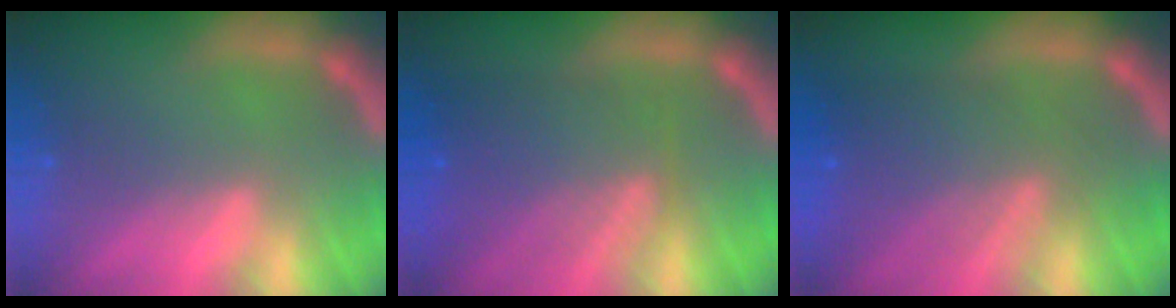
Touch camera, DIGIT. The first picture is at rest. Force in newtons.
{"total": 7.1}
{"total": 7.1}